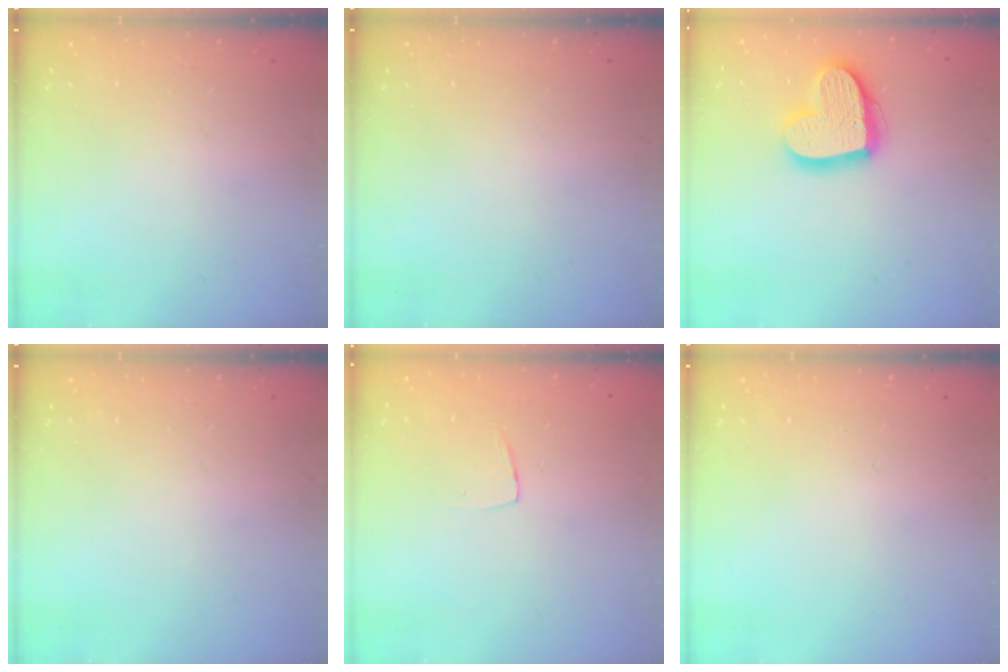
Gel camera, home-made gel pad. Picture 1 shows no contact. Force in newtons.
{"total": 0.0}
{"total": 17.7, "press": 17.7, "slide": 1.5}
{"total": 0.0}
{"total": 3.8, "press": 3.7, "slide": 0.3}
{"total": 0.0}